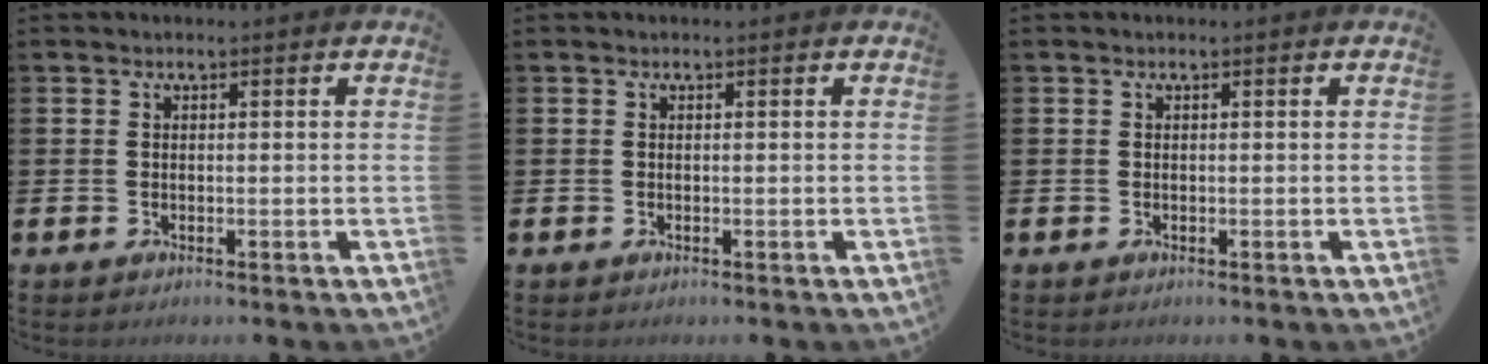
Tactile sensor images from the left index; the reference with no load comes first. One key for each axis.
{"total": 0.0}
{"total": 0.0}